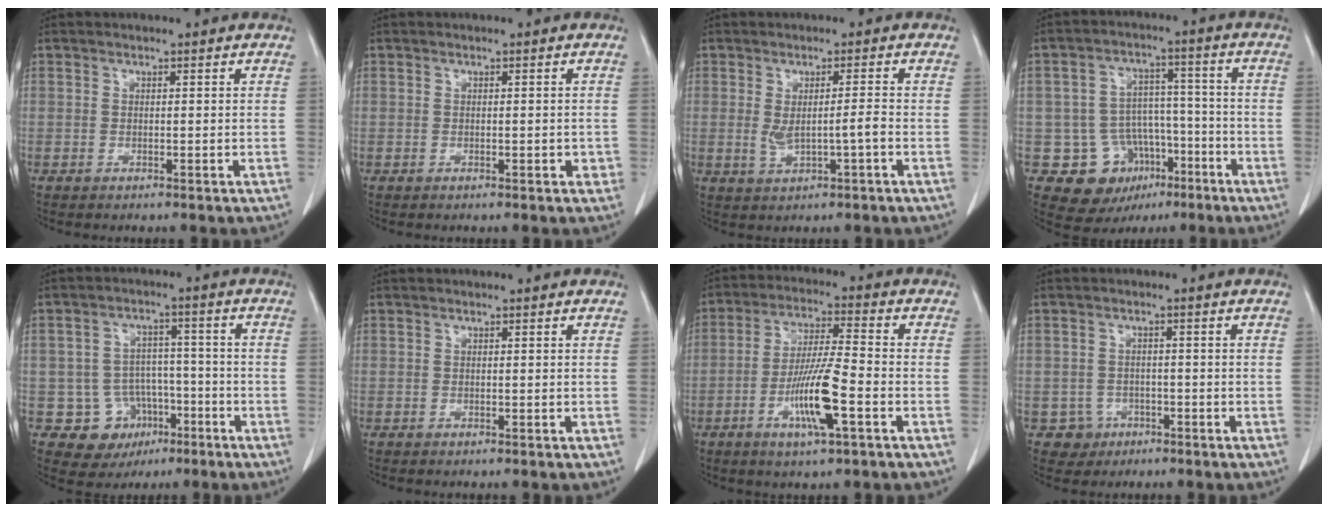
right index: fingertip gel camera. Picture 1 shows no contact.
{"total": 1.1, "force": [-0.2, 0.5, 1.0], "torque": [-0.010, 0.003, 0.000]}
{"total": 3.7, "force": [-0.4, 0.3, 3.6], "torque": [-0.065, 0.004, 0.002]}
{"total": 11.0, "force": [-4.7, 9.2, 3.7], "torque": [-0.054, 0.036, -0.057]}
{"total": 8.2, "force": [-3.2, 7.5, 1.4], "torque": [-0.013, 0.018, -0.037]}
{"total": 0.0}
{"total": 11.6, "force": [-4.6, 0.8, 10.7], "torque": [-0.205, -0.005, -0.086]}
{"total": 3.4, "force": [-1.5, 3.0, -0.2], "torque": [0.011, 0.015, -0.021]}